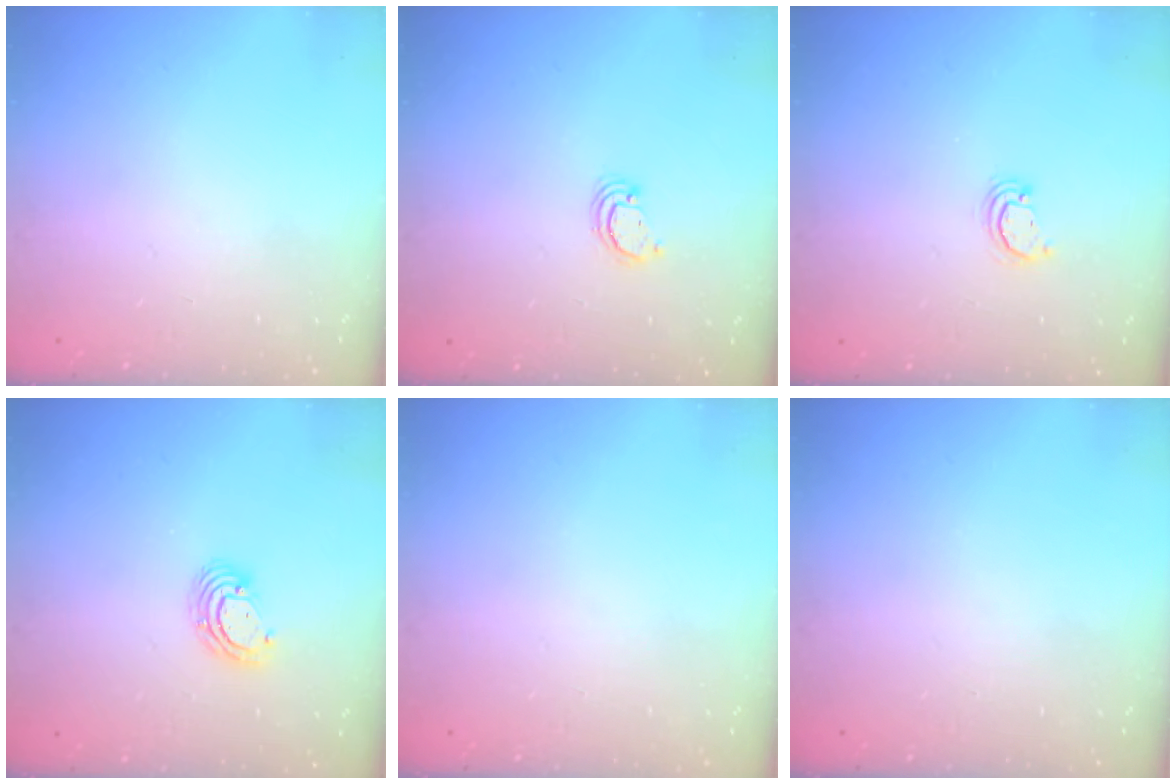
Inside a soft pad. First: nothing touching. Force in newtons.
{"total": 2.6, "press": 2.6, "slide": 0.2}
{"total": 2.5, "press": 2.5, "slide": 0.3}
{"total": 5.2, "press": 5.2, "slide": 0.3}
{"total": 0.0}
{"total": 0.0}